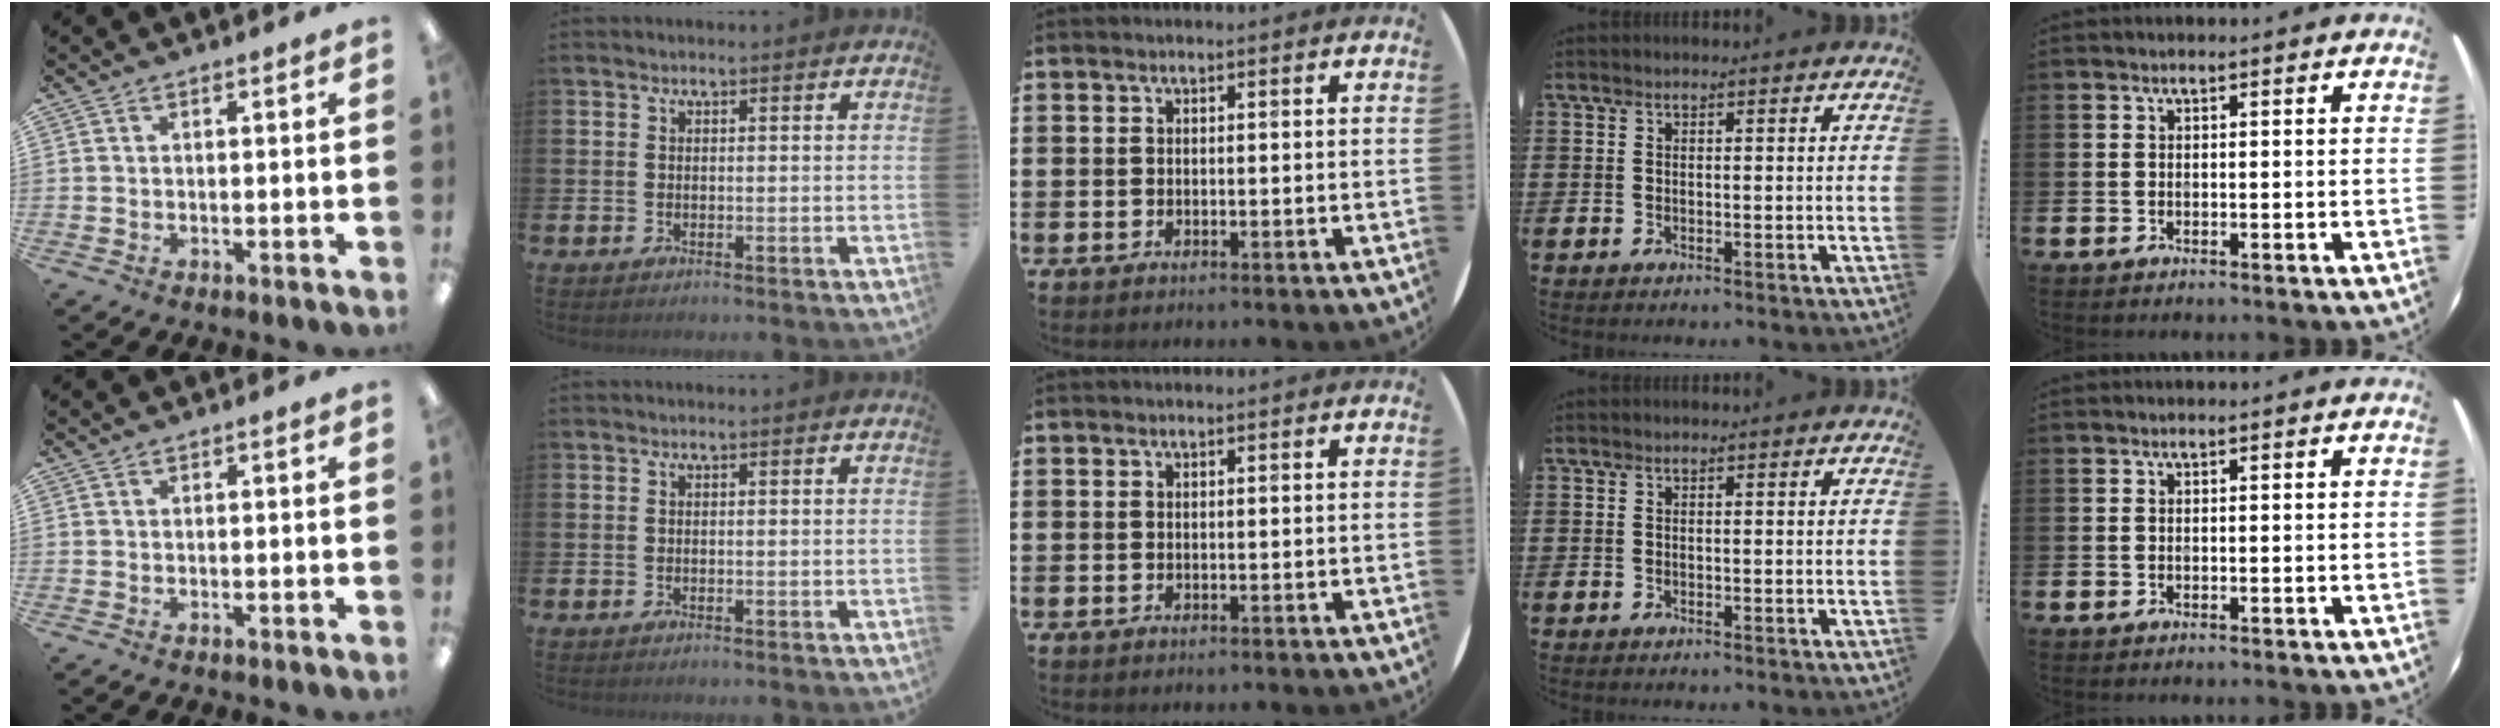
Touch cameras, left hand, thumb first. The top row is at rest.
{}